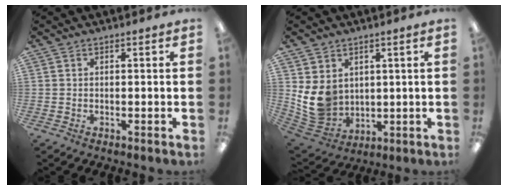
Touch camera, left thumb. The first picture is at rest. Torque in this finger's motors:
{"motor_torque": [1.32, 1.29, 0.94, -1.06, 0.08]}